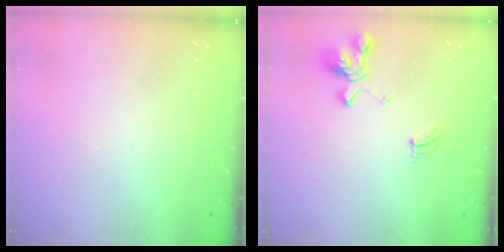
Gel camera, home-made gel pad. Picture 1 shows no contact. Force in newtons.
{"total": 5.7, "press": 5.6, "slide": 1.1}